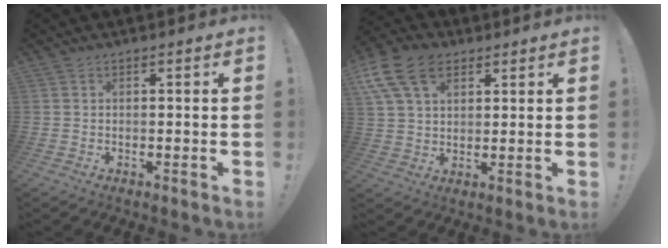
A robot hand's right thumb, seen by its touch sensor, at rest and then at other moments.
{"total": 14.3, "force": [6.7, 9.2, 8.5], "torque": [-0.160, -0.021, 0.129]}